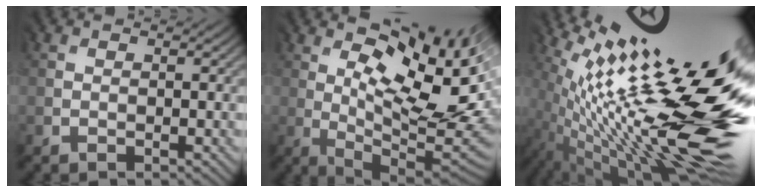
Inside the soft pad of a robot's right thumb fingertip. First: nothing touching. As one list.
[{"total": 13.1, "force": [3.4, 4.2, 11.9], "torque": [-0.203, 0.009, 0.069]}, {"total": 19.1, "force": [0.0, 4.9, 18.4], "torque": [-0.293, -0.003, 0.005]}]